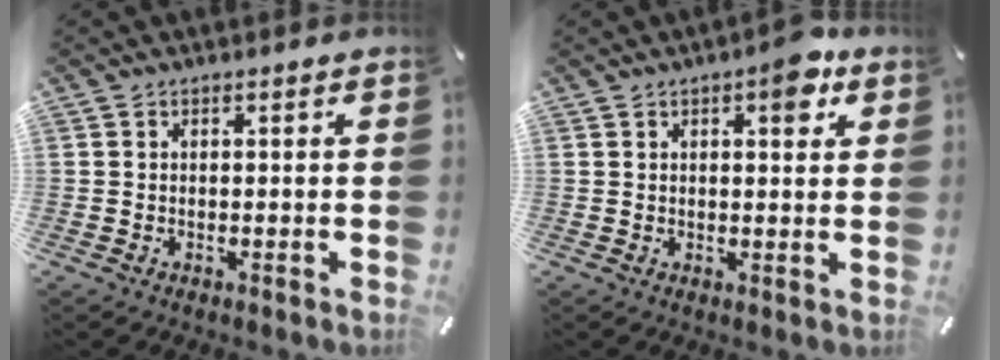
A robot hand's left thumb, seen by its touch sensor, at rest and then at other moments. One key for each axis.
{"total": 6.2, "fx": 3.0, "fy": 2.6, "fz": 4.7, "tx": -0.051, "ty": -0.013, "tz": 0.042}